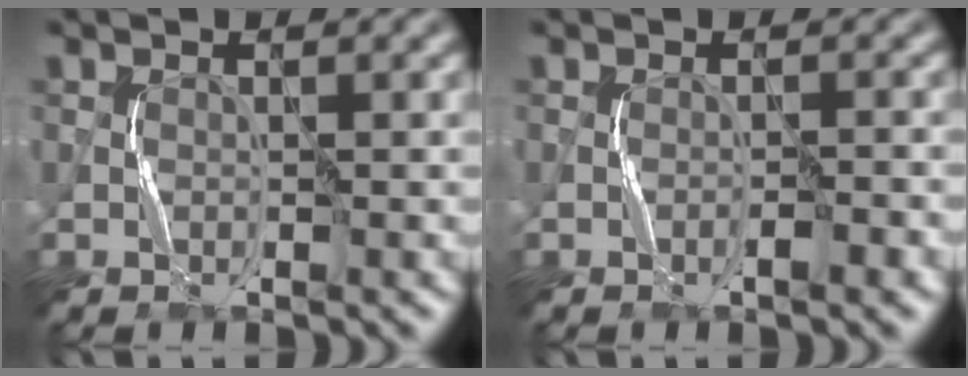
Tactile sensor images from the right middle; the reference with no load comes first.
{"total": 1.3, "force": [-0.7, 0.1, 1.1], "torque": [-0.016, 0.004, -0.012]}